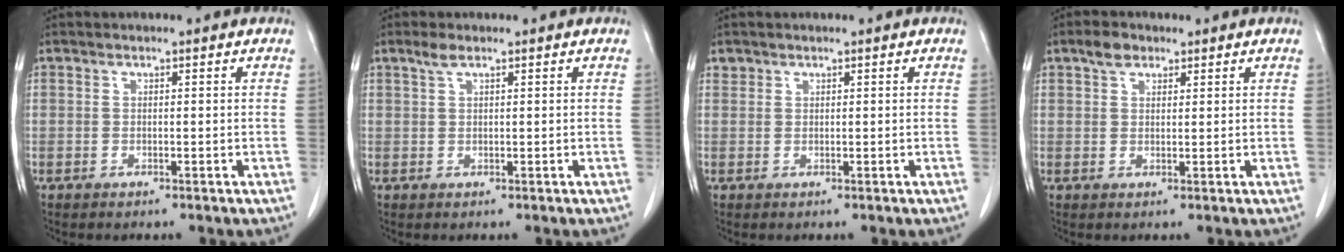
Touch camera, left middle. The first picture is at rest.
{"total": 1.6, "force": [1.1, 0.3, 1.1], "torque": [-0.028, 0.007, 0.024]}
{"total": 0.8, "force": [0.6, 0.5, -0.1], "torque": [0.003, 0.005, 0.011]}
{"total": 2.7, "force": [1.8, 1.6, 1.2], "torque": [-0.026, 0.007, 0.032]}